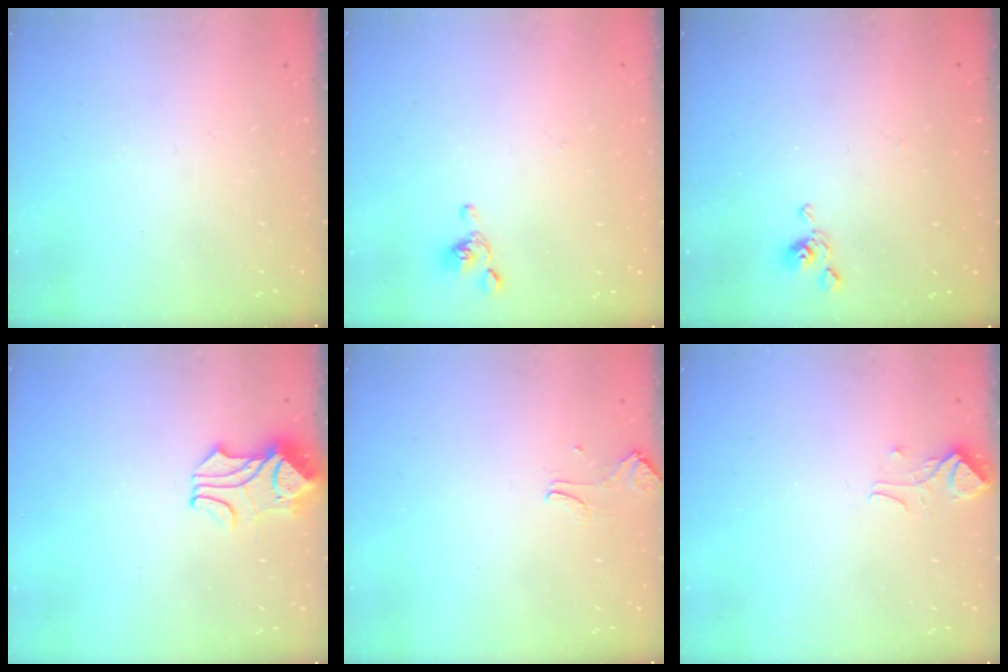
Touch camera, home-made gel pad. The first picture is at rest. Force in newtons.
{"total": 2.5, "press": 2.5, "slide": 0.6}
{"total": 5.6, "press": 5.6, "slide": 0.2}
{"total": 1.9, "press": 1.5, "slide": 1.1}
{"total": 0.9, "press": 0.8, "slide": 0.5}
{"total": 0.9, "press": 0.5, "slide": 0.8}